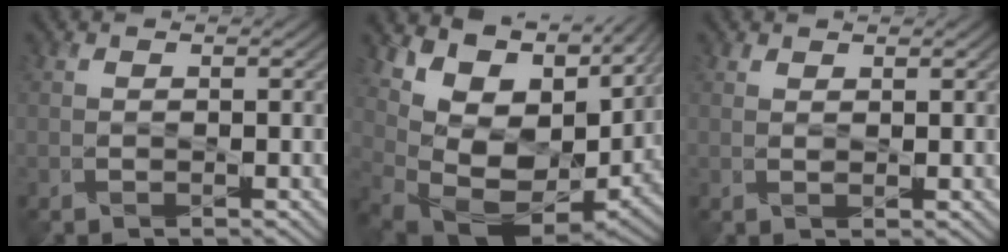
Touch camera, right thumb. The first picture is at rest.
{"total": 14.4, "force": [4.1, 8.1, 11.2], "torque": [-0.191, -0.010, 0.101]}
{"total": 0.7, "force": [0.7, 0.0, 0.2], "torque": [-0.006, -0.003, 0.014]}